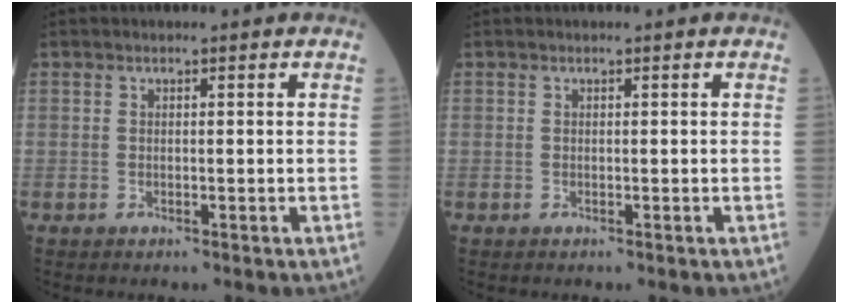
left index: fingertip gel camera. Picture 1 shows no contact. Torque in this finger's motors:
{"motor_torque": [-0.07, 0.00, 0.01, 0.01]}